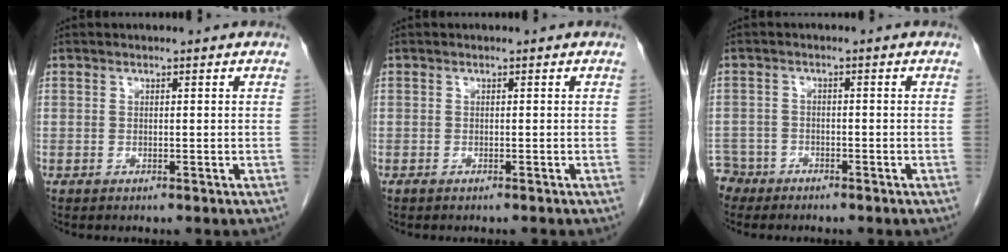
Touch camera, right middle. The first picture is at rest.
{"total": 0.7, "force": [-0.6, 0.1, 0.3], "torque": [-0.010, -0.002, -0.009]}
{"total": 3.8, "force": [-3.2, 1.9, -0.8], "torque": [0.019, 0.002, -0.066]}